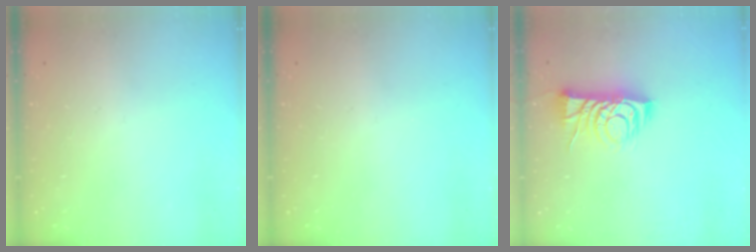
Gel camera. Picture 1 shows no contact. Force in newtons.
{"total": 0.0}
{"total": 8.3, "press": 8.3, "slide": 0.7}